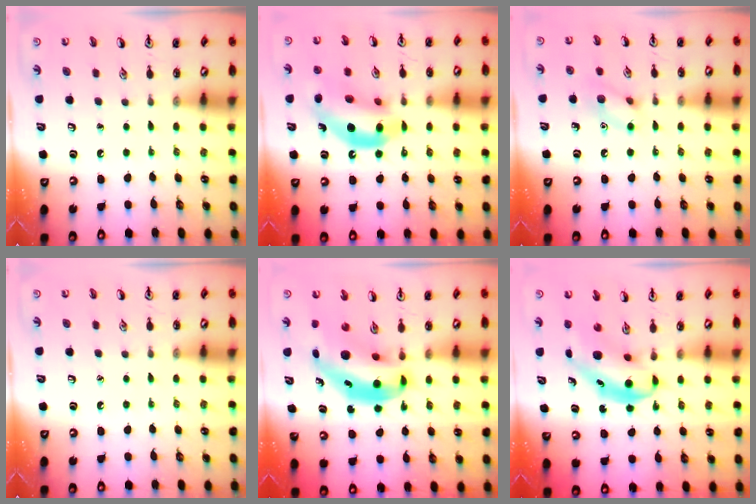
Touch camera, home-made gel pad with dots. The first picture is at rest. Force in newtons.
{"total": 13.6, "press": 13.0, "slide": 4.3}
{"total": 8.3, "press": 8.3, "slide": 0.5}
{"total": 0.0}
{"total": 8.0, "press": 7.6, "slide": 2.4}
{"total": 6.7, "press": 6.6, "slide": 1.3}